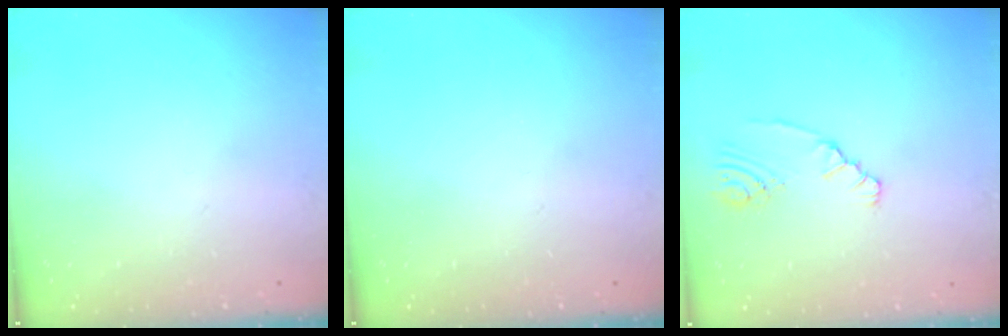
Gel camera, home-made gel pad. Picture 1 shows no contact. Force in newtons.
{"total": 0.0}
{"total": 2.7, "press": 2.5, "slide": 1.0}